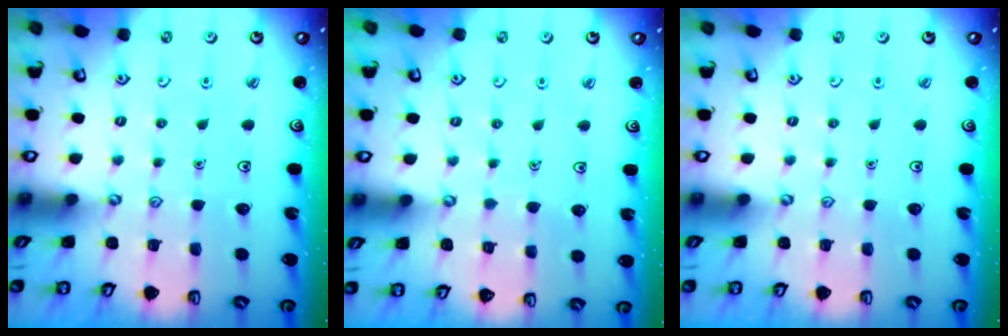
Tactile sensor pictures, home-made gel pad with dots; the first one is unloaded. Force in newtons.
{"total": 1.5, "press": 1.5, "slide": 0.2}
{"total": 0.0}